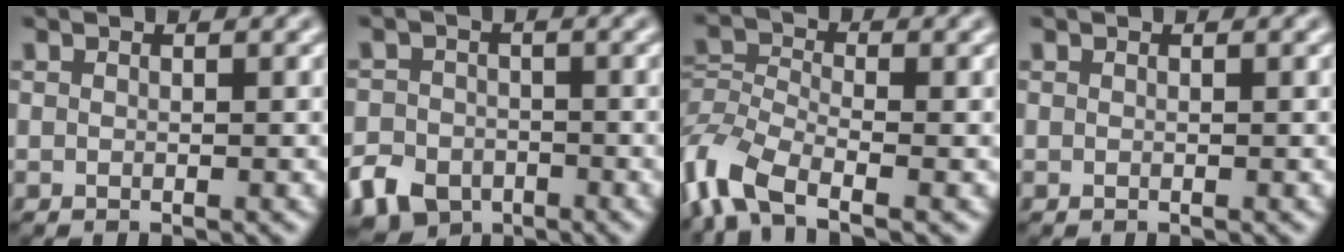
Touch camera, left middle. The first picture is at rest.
{"total": 5.1, "force": [-2.9, 3.8, 1.9], "torque": [-0.030, -0.004, -0.063]}
{"total": 6.2, "force": [-3.7, 2.9, 4.1], "torque": [-0.092, -0.001, -0.091]}
{"total": 0.0}